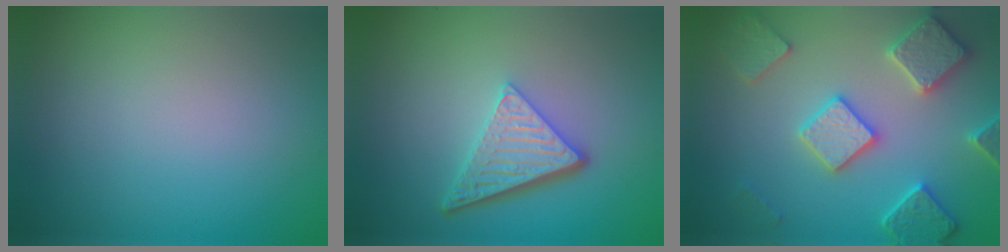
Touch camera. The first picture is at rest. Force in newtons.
{"total": 4.7, "press": 3.5, "slide": 3.2}
{"total": 5.8, "press": 5.6, "slide": 1.3}